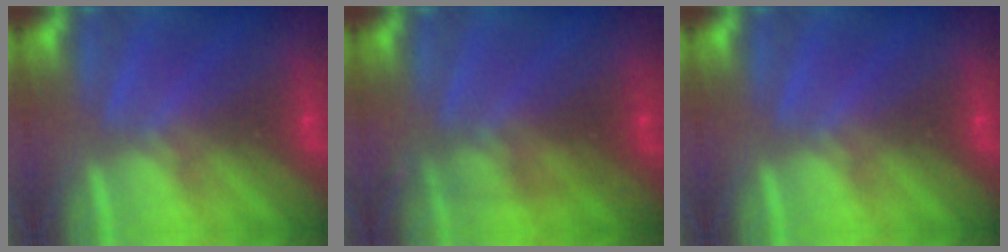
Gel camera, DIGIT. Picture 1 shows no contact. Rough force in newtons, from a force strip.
{"total": 2.7}
{"total": 0.0}